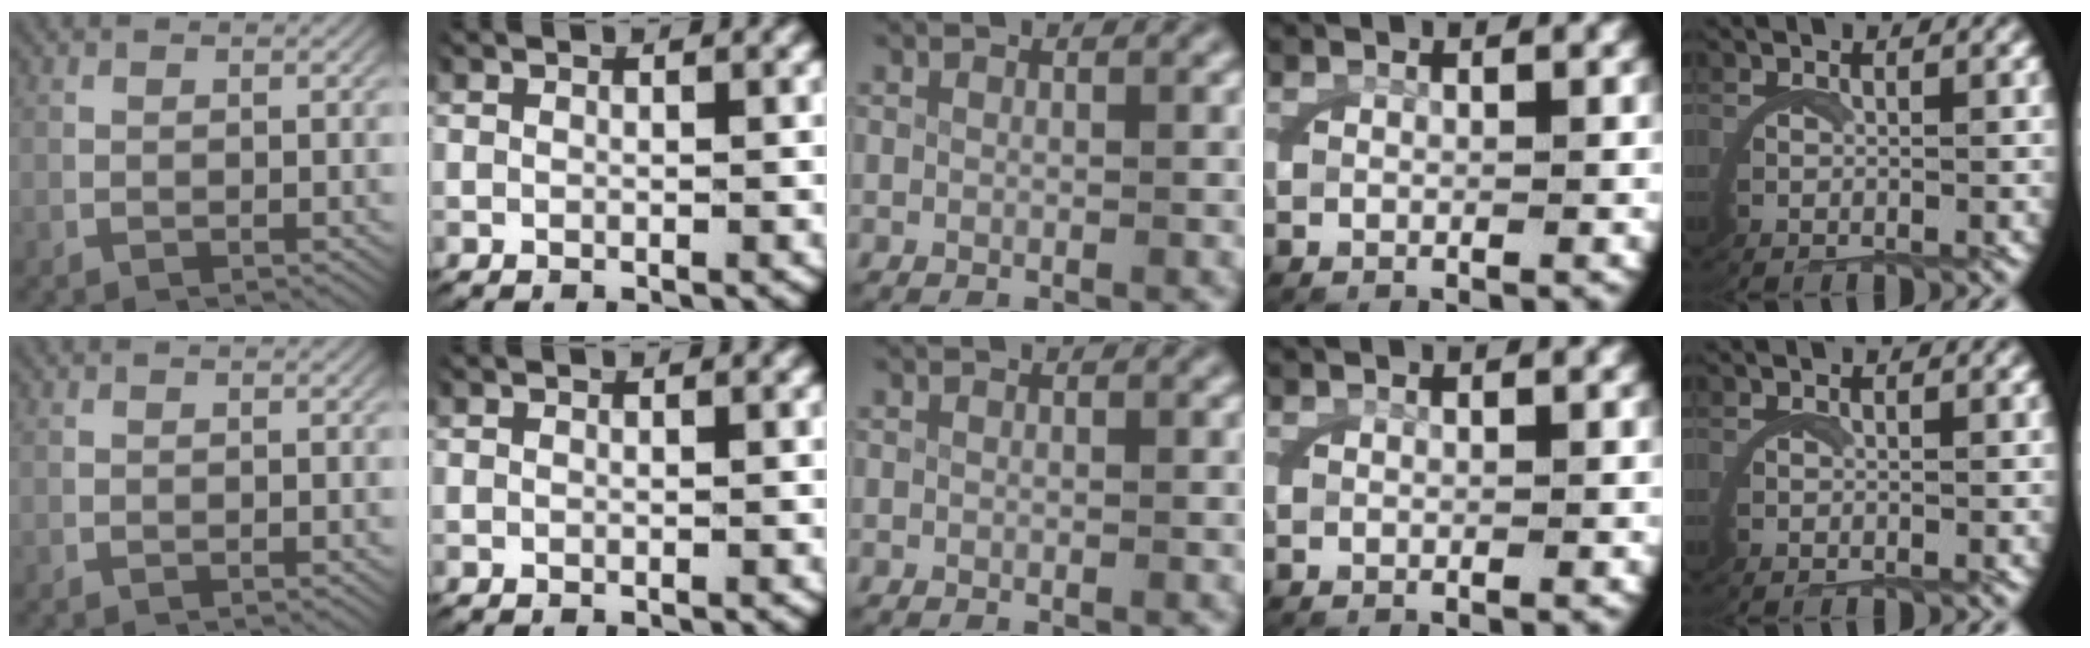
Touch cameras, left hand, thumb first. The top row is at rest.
{}